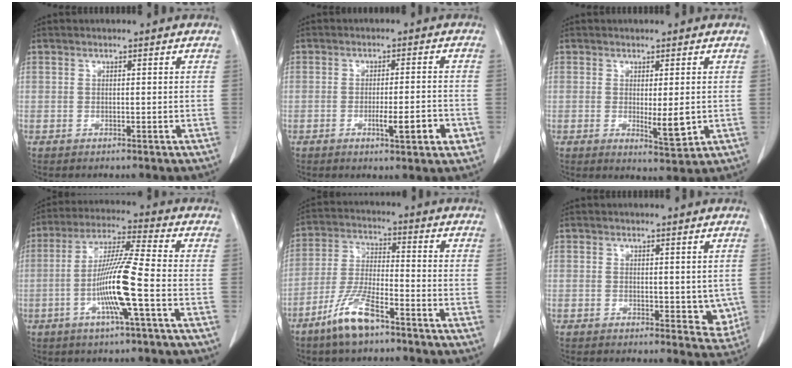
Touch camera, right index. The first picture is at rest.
{"total": 5.8, "force": [-2.2, 0.8, 5.3], "torque": [-0.075, -0.002, -0.028]}
{"total": 4.3, "force": [-0.2, 0.9, 4.2], "torque": [-0.060, -0.011, 0.001]}
{"total": 11.5, "force": [-3.1, -0.6, 11.0], "torque": [-0.214, -0.005, -0.066]}
{"total": 9.1, "force": [-6.1, 1.8, 6.5], "torque": [-0.141, -0.013, -0.122]}
{"total": 4.6, "force": [0.4, 2.8, 3.6], "torque": [-0.020, -0.009, 0.008]}